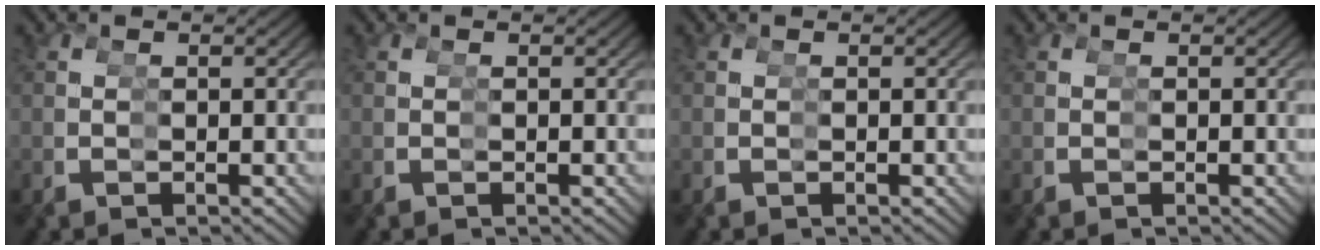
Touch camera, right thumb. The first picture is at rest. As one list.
[{"total": 0.0}, {"total": 0.0}, {"total": 0.0}]